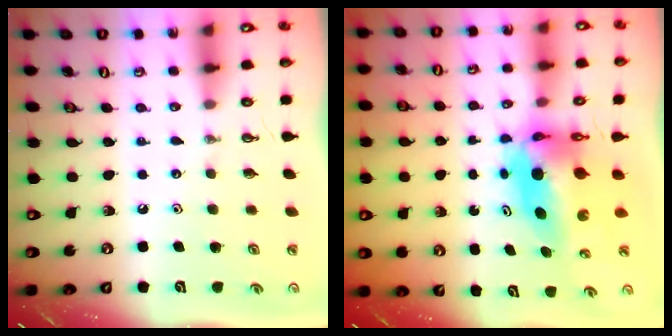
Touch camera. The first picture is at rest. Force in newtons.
{"total": 8.2, "press": 8.1, "slide": 0.9}